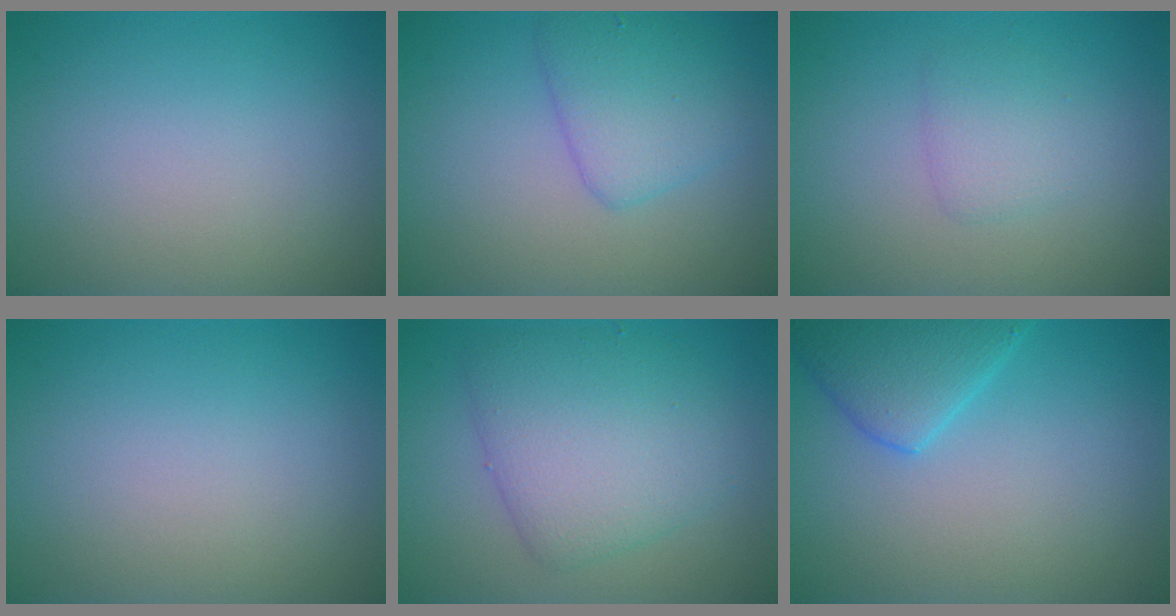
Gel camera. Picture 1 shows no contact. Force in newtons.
{"total": 3.5, "press": 3.5, "slide": 0.1}
{"total": 1.9, "press": 1.9, "slide": 0.0}
{"total": 0.0}
{"total": 5.8, "press": 5.8, "slide": 0.3}
{"total": 4.1, "press": 4.1, "slide": 0.2}